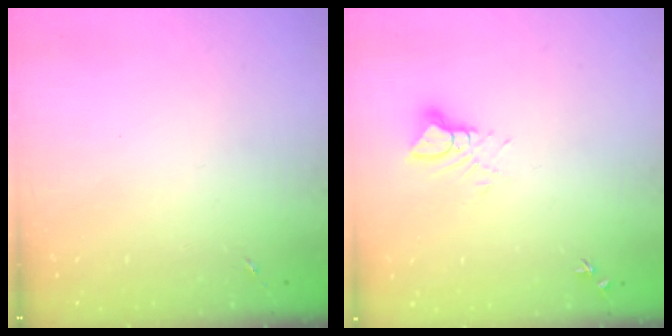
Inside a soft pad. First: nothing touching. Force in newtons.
{"total": 4.1, "press": 4.1, "slide": 0.2}